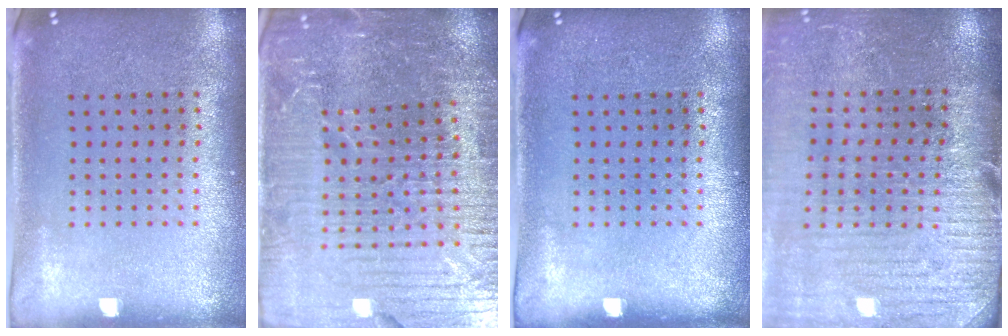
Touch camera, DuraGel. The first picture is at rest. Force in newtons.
{"total": 5.4, "press": 5.0, "slide": 2.1}
{"total": 0.0}
{"total": 3.2, "press": 3.0, "slide": 1.0}